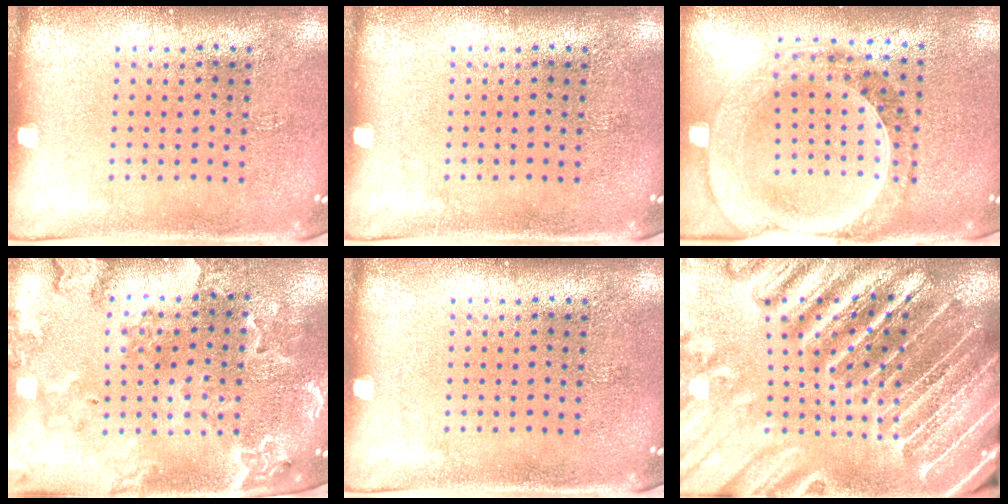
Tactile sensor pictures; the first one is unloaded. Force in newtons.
{"total": 0.0}
{"total": 1.5, "press": 1.4, "slide": 0.4}
{"total": 1.7, "press": 1.7, "slide": 0.3}
{"total": 0.0}
{"total": 4.5, "press": 4.2, "slide": 1.6}